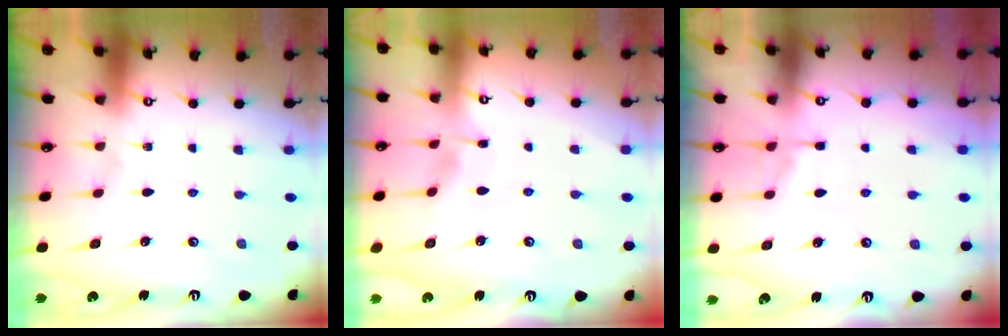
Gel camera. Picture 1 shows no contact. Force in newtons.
{"total": 2.9, "press": 2.9, "slide": 0.5}
{"total": 3.3, "press": 3.3, "slide": 0.3}